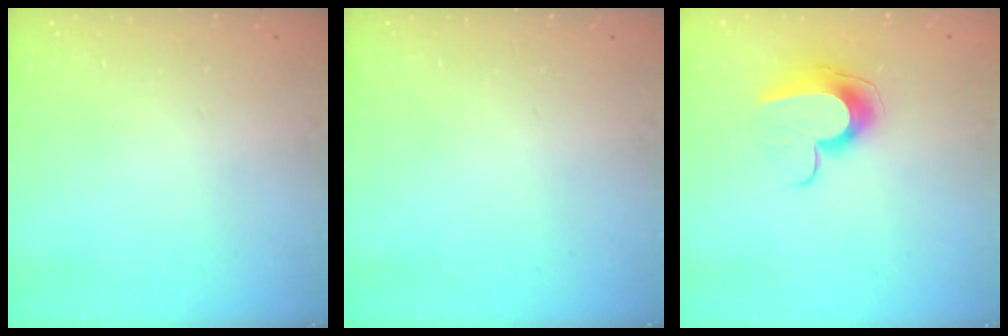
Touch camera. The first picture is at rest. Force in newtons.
{"total": 0.0}
{"total": 10.4, "press": 10.4, "slide": 0.3}